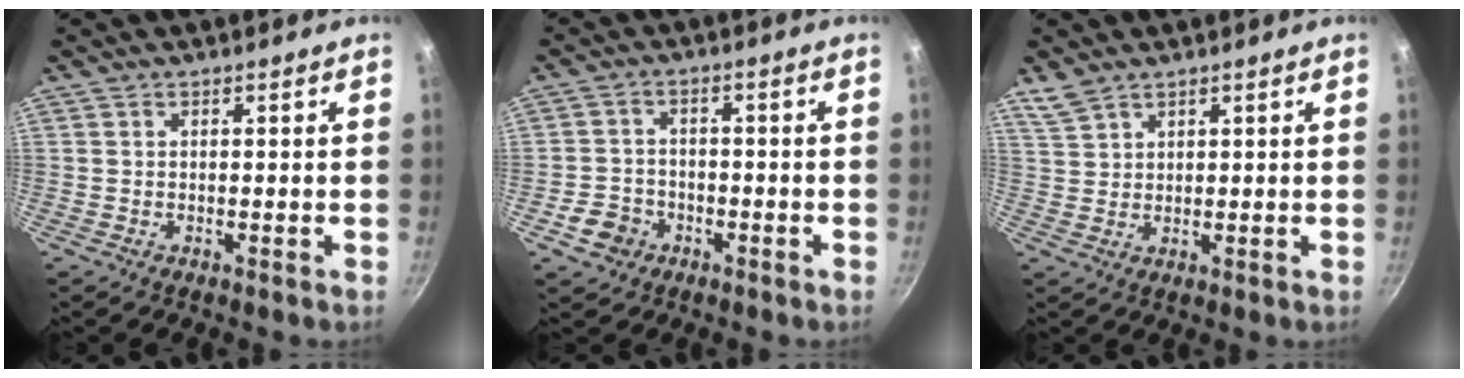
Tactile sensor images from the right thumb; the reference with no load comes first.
{"total": 5.6, "force": [-2.7, 4.6, 1.9], "torque": [-0.024, 0.027, -0.047]}
{"total": 3.8, "force": [3.1, 1.8, 1.3], "torque": [-0.023, -0.002, 0.070]}